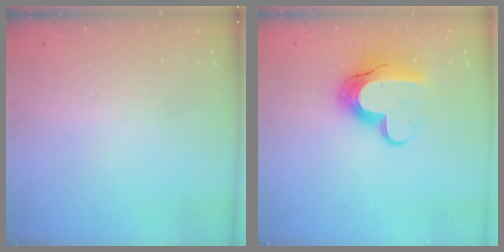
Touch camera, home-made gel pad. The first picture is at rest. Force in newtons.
{"total": 14.0, "press": 14.0, "slide": 1.0}